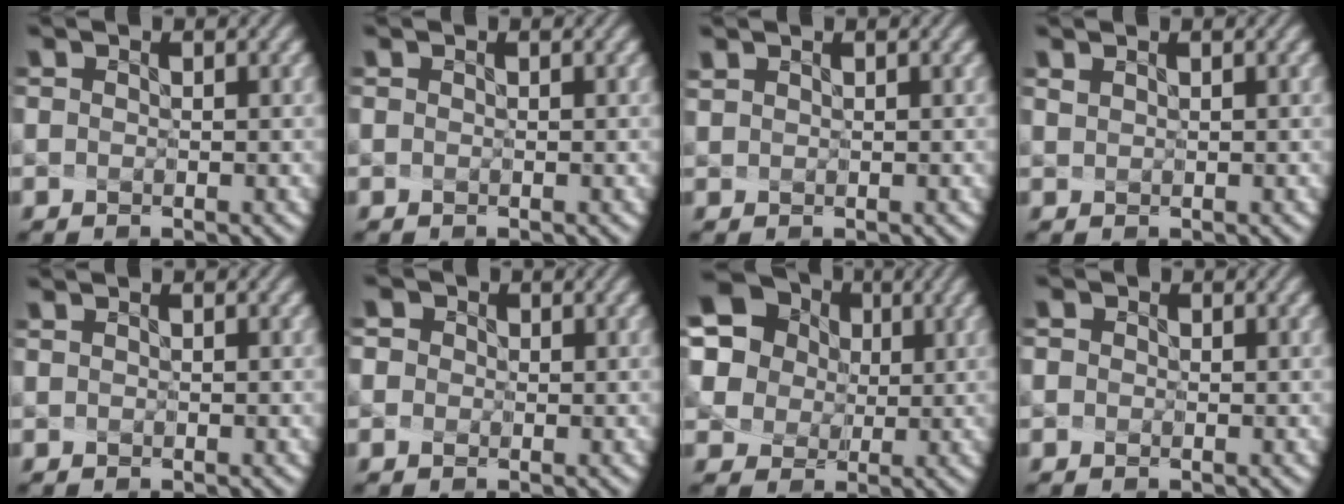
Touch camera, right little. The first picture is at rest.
{"total": 0.0}
{"total": 0.9, "force": [0.1, -0.6, -0.6], "torque": [0.004, -0.014, 0.017]}
{"total": 0.5, "force": [0.5, -0.1, -0.2], "torque": [-0.010, -0.008, 0.022]}
{"total": 0.0}
{"total": 2.0, "force": [0.1, 1.8, 0.8], "torque": [-0.019, 0.009, 0.001]}
{"total": 14.2, "force": [5.7, 11.8, 5.5], "torque": [-0.158, 0.016, 0.112]}
{"total": 1.5, "force": [0.1, 1.3, 0.7], "torque": [-0.005, 0.011, -0.006]}